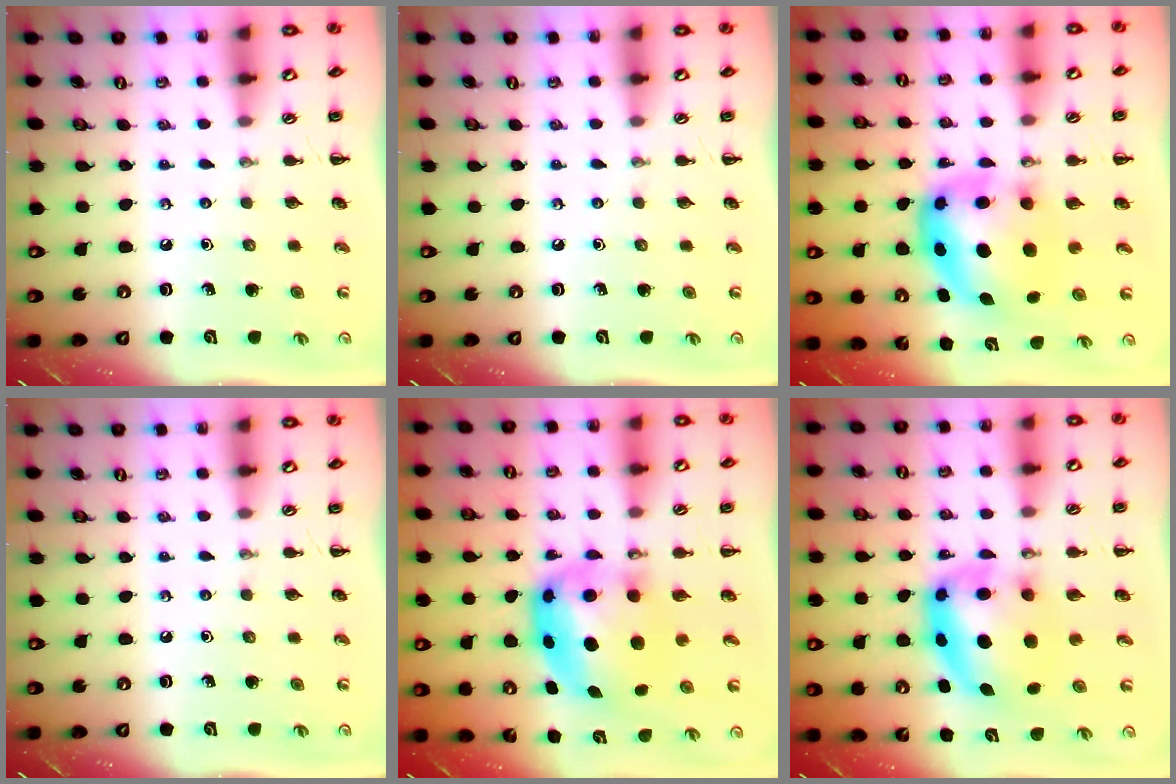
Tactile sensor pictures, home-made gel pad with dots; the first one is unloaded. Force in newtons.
{"total": 0.0}
{"total": 8.6, "press": 8.2, "slide": 2.5}
{"total": 0.0}
{"total": 7.7, "press": 7.6, "slide": 1.6}
{"total": 7.9, "press": 7.7, "slide": 1.8}